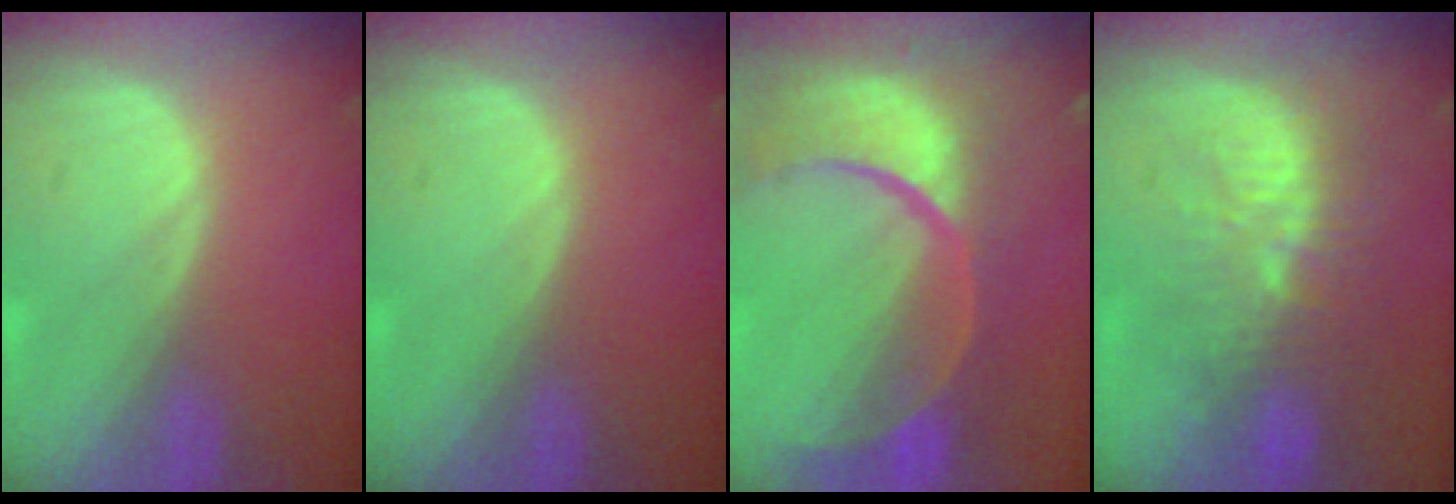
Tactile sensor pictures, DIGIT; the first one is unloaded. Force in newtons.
{"total": 0.0}
{"total": 13.8, "press": 11.0, "slide": 8.4}
{"total": 9.5, "press": 8.9, "slide": 3.2}